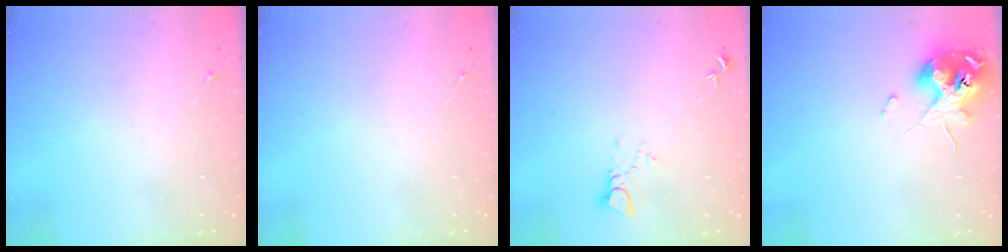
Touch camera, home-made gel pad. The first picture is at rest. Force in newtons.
{"total": 0.0}
{"total": 4.2, "press": 4.2, "slide": 0.5}
{"total": 11.8, "press": 11.7, "slide": 1.1}